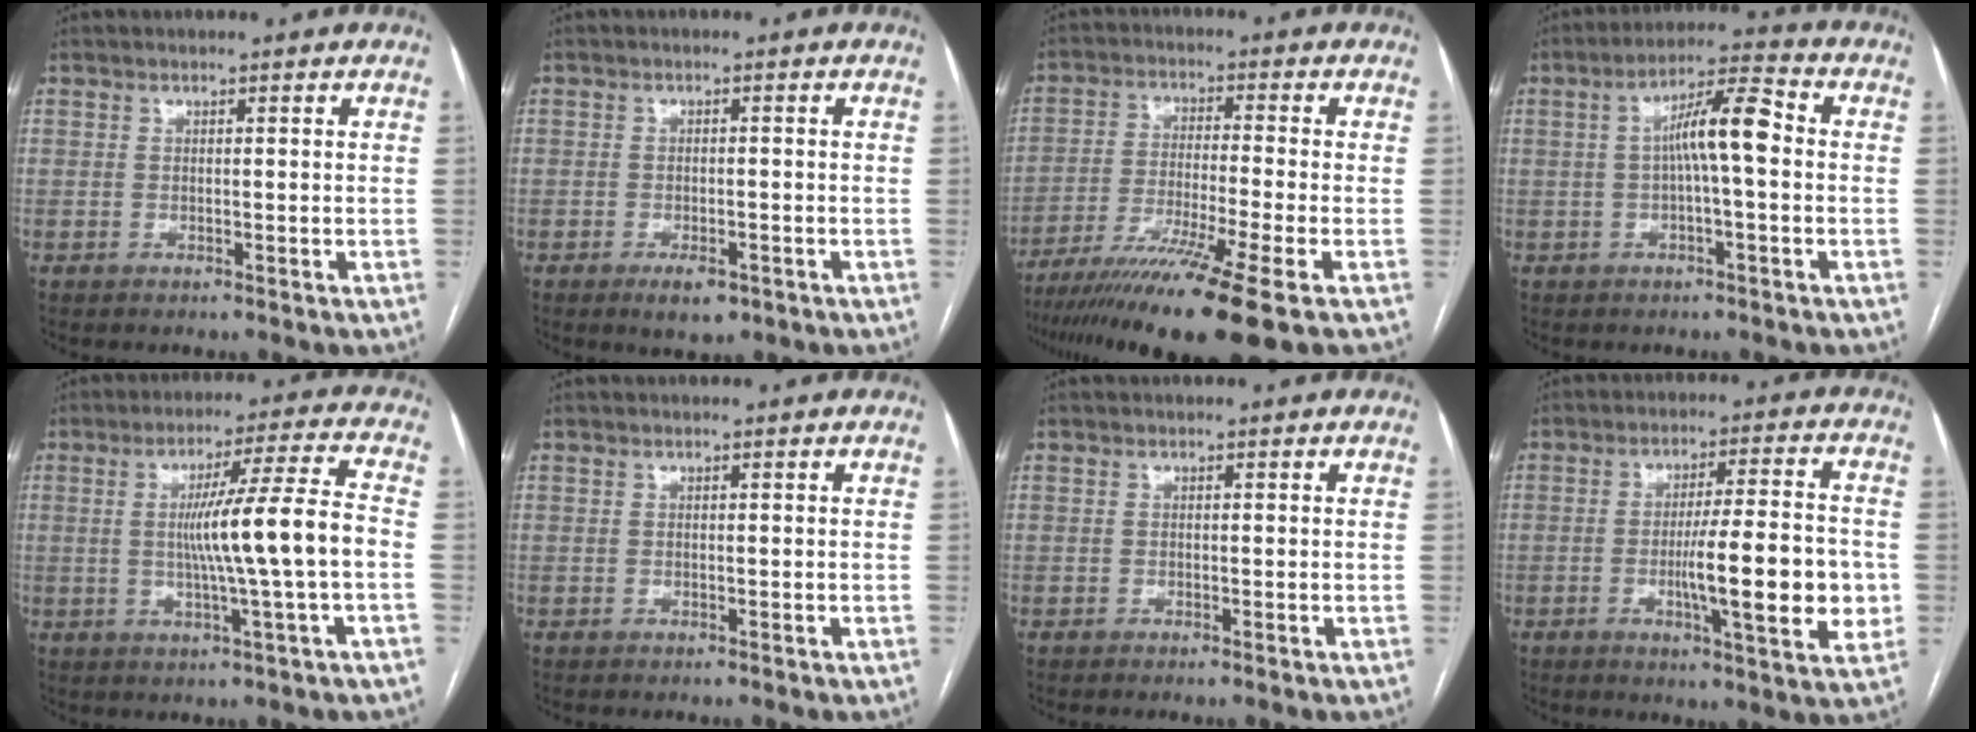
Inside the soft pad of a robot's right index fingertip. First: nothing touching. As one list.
[{"total": 4.7, "force": [-2.4, 1.6, 3.6], "torque": [-0.061, -0.006, -0.031]}, {"total": 15.6, "force": [-10.9, -1.6, 11.1], "torque": [-0.188, -0.046, -0.182]}, {"total": 8.2, "force": [0.2, 1.1, 8.1], "torque": [-0.142, 0.026, 0.000]}, {"total": 11.4, "force": [-0.8, -1.3, 11.3], "torque": [-0.188, 0.005, -0.009]}, {"total": 0.0}, {"total": 0.0}, {"total": 13.4, "force": [-2.3, 1.4, 13.2], "torque": [-0.198, -0.004, -0.036]}]